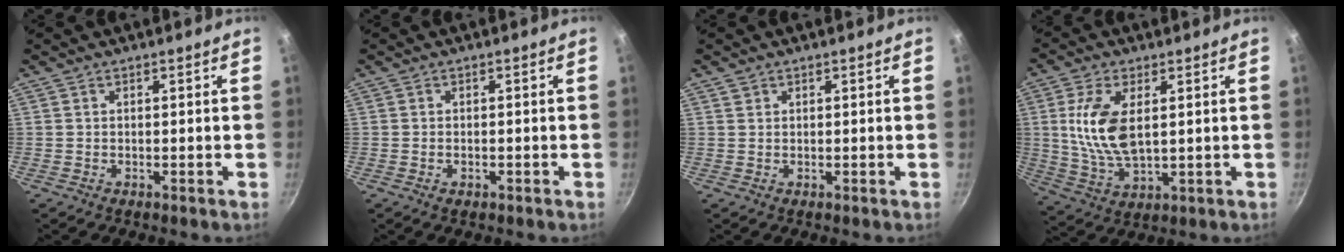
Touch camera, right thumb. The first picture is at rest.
{"total": 1.2, "force": [-0.5, 0.7, 0.9], "torque": [-0.015, 0.007, -0.005]}
{"total": 0.7, "force": [0.5, 0.6, 0.1], "torque": [0.008, -0.002, 0.006]}
{"total": 11.8, "force": [2.0, 6.0, 10.0], "torque": [-0.204, -0.011, 0.047]}